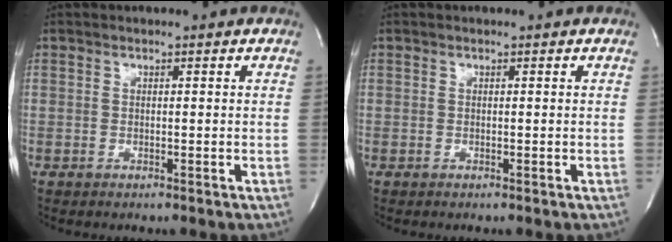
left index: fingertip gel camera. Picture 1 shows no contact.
{"total": 0.0}